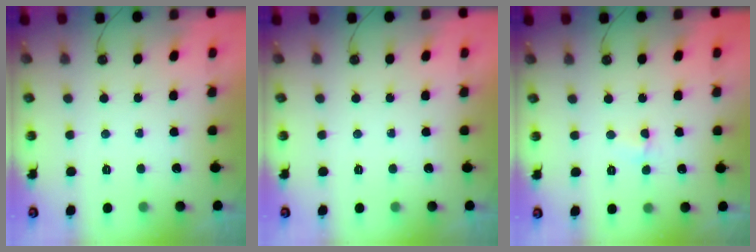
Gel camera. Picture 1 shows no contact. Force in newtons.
{"total": 0.0}
{"total": 2.0, "press": 1.9, "slide": 0.5}